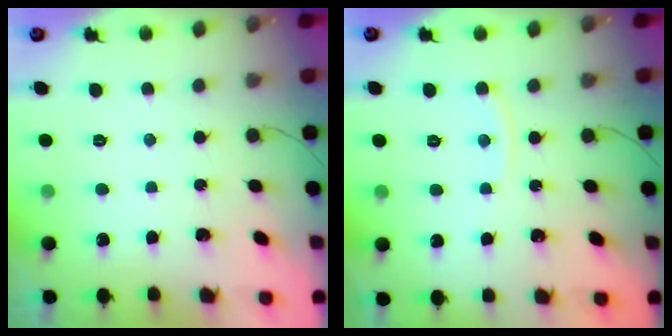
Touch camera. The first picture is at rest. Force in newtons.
{"total": 4.2, "press": 4.1, "slide": 0.6}